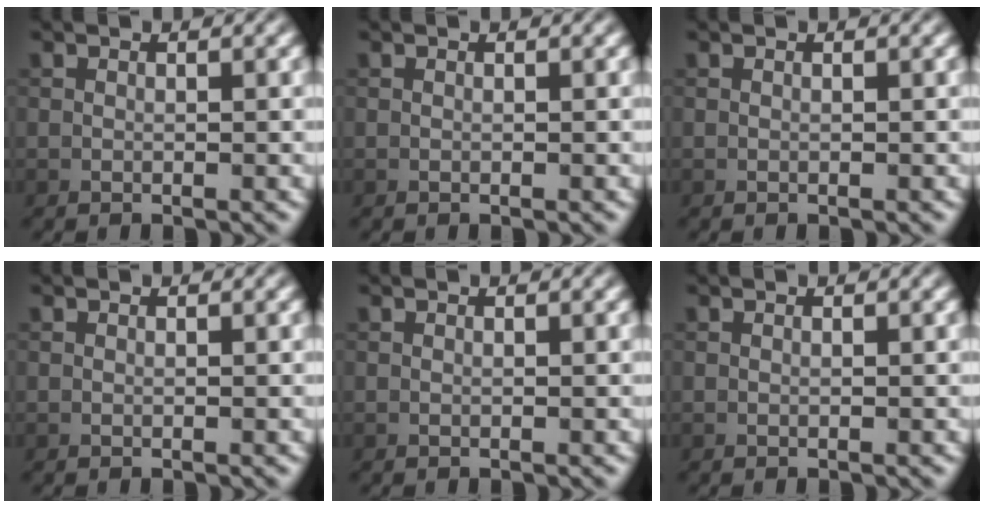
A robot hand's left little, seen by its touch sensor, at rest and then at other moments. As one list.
[{"total": 0.0}, {"total": 0.0}, {"total": 0.0}, {"total": 0.0}, {"total": 0.0}]